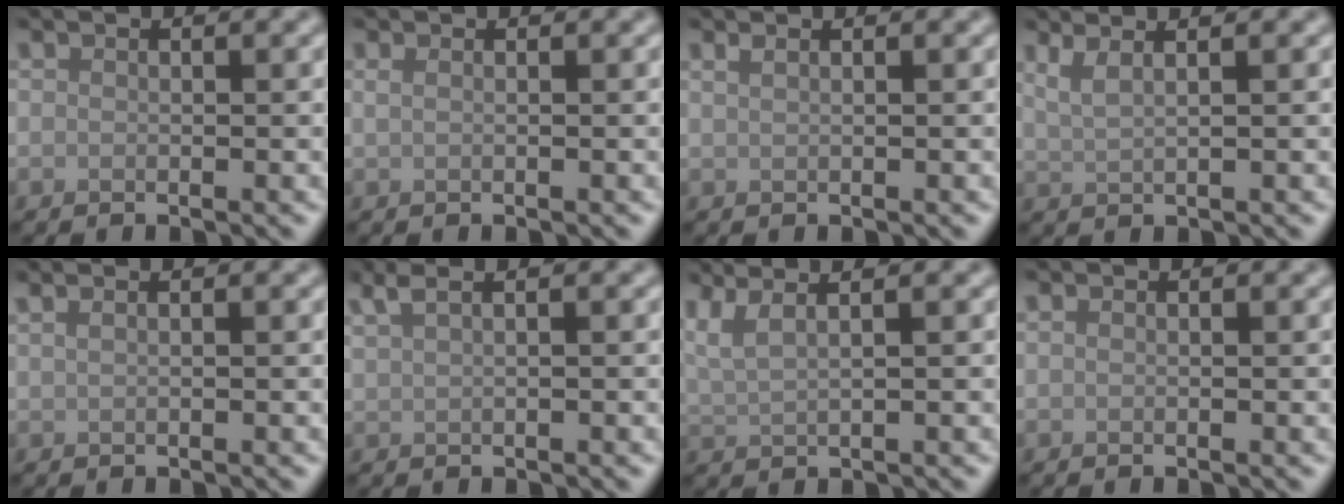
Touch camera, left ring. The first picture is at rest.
{"total": 0.8, "force": [0.4, 0.4, 0.6], "torque": [-0.010, 0.001, 0.004]}
{"total": 1.1, "force": [0.7, 0.5, 0.7], "torque": [-0.009, -0.001, 0.008]}
{"total": 2.7, "force": [1.7, 0.9, 1.8], "torque": [-0.025, 0.009, 0.018]}
{"total": 1.8, "force": [1.1, 0.9, 1.1], "torque": [-0.015, -0.002, 0.006]}
{"total": 2.6, "force": [1.7, 0.9, 1.7], "torque": [-0.027, 0.009, 0.021]}
{"total": 3.8, "force": [2.5, 1.2, 2.6], "torque": [-0.047, 0.024, 0.027]}
{"total": 0.0}